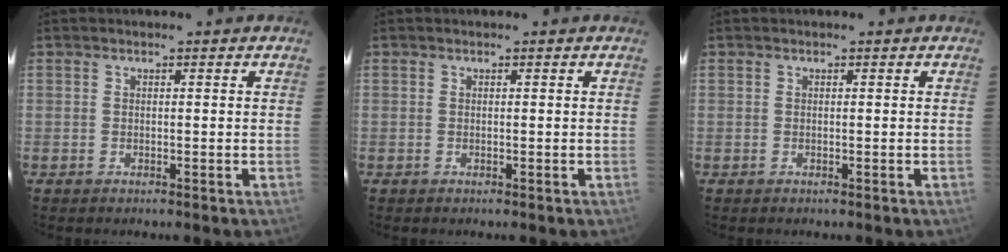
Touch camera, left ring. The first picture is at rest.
{"total": 0.0}
{"total": 0.0}